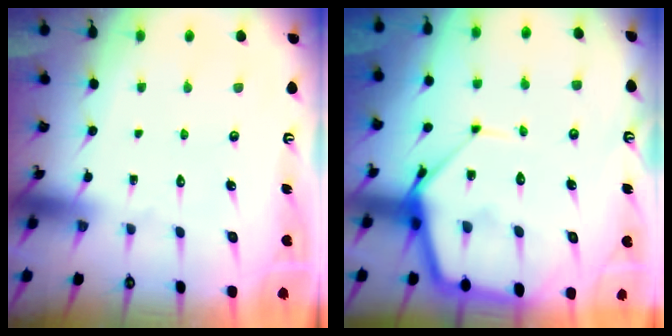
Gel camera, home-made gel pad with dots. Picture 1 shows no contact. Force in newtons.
{"total": 14.2, "press": 14.1, "slide": 1.2}